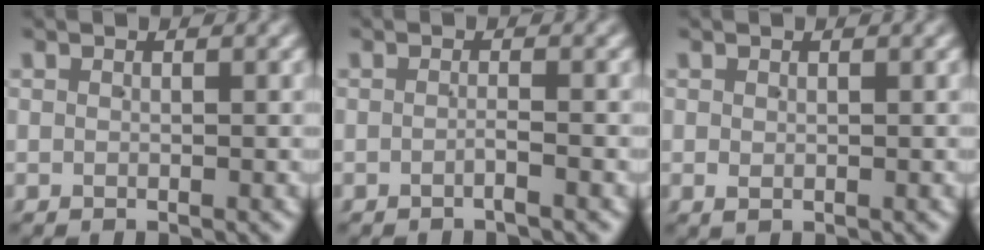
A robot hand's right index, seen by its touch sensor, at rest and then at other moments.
{"total": 0.9, "force": [-0.8, -0.2, 0.5], "torque": [-0.007, 0.003, -0.019]}
{"total": 0.6, "force": [-0.2, 0.3, 0.5], "torque": [-0.013, -0.007, 0.004]}